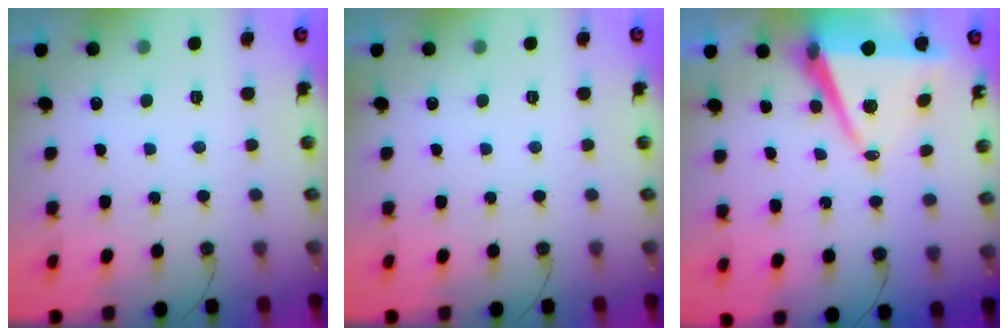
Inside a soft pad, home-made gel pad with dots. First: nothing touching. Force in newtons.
{"total": 0.0}
{"total": 9.1, "press": 8.1, "slide": 4.1}